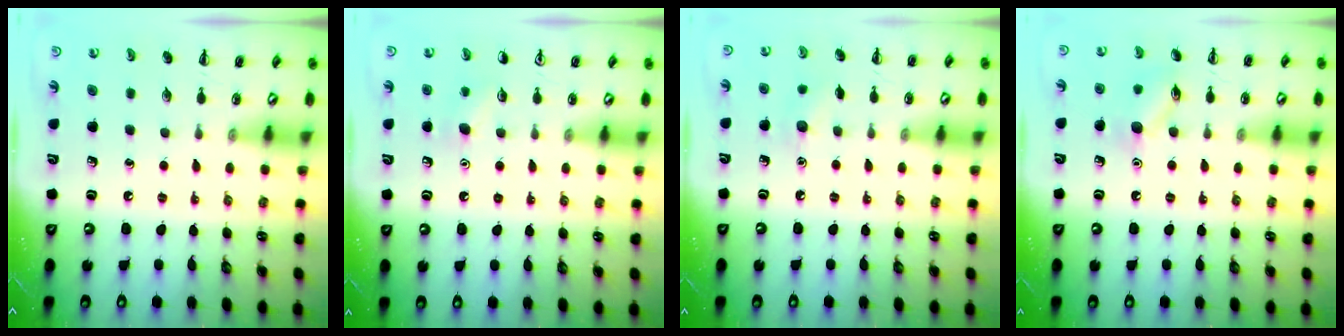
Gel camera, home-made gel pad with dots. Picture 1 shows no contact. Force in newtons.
{"total": 5.2, "press": 5.0, "slide": 1.4}
{"total": 6.1, "press": 5.9, "slide": 1.5}
{"total": 8.9, "press": 8.9, "slide": 0.5}